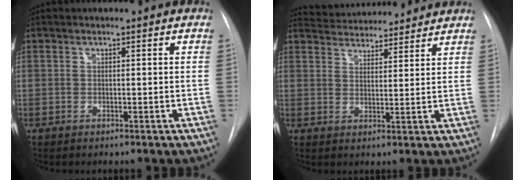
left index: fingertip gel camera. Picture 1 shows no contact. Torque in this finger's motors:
{"motor_torque": [0.18, -0.52, 0.02, 0.01]}